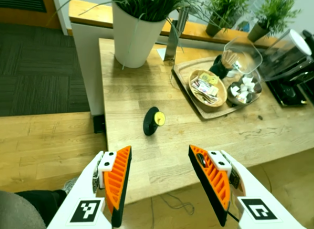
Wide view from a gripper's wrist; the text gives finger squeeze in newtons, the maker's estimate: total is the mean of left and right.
{"total": 0.0}